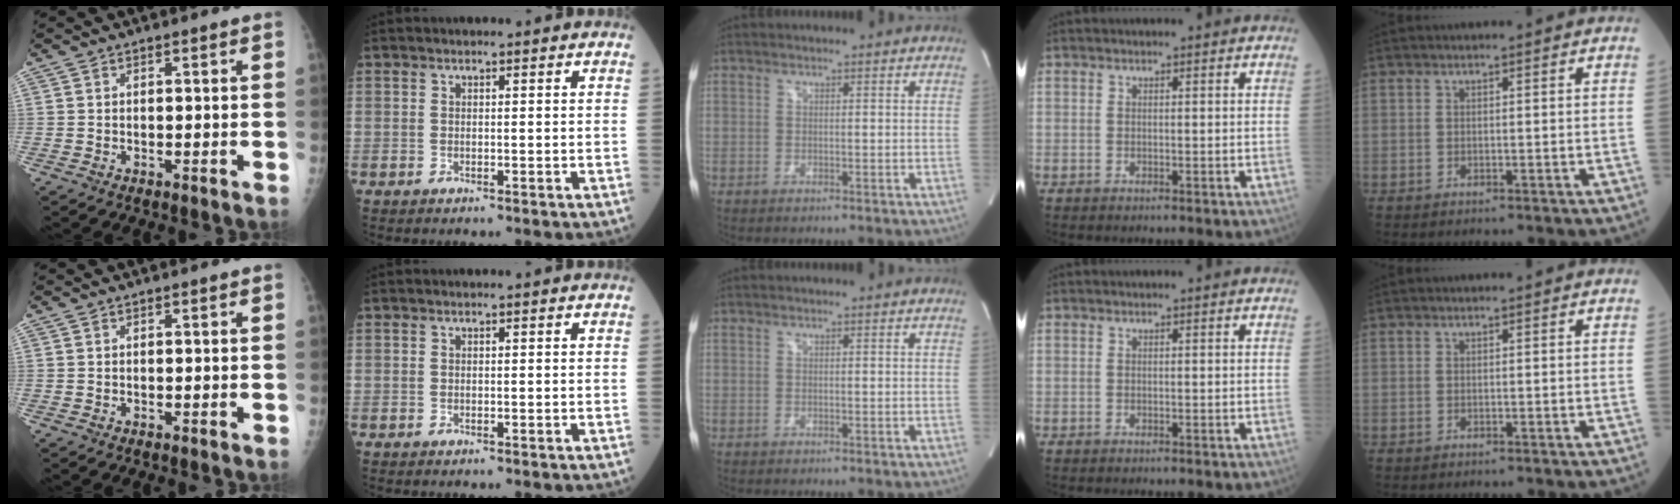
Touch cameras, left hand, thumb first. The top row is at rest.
{}